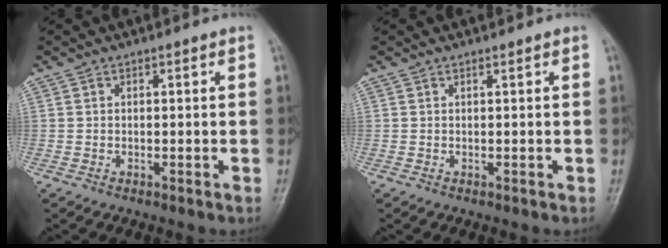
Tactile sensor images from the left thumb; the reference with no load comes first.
{"total": 0.0}